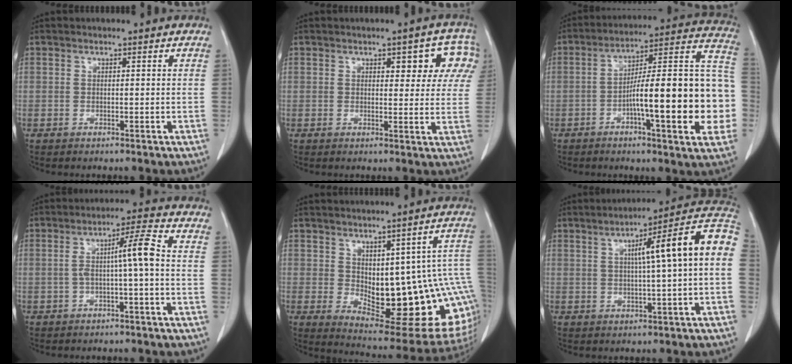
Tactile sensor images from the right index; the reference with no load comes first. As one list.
[{"total": 7.0, "force": [3.2, 3.3, 5.3], "torque": [-0.042, 0.015, 0.032]}, {"total": 22.3, "force": [-4.5, 3.3, 21.6], "torque": [-0.244, 0.033, -0.062]}, {"total": 5.6, "force": [-0.3, -0.1, 5.6], "torque": [-0.094, 0.022, -0.004]}, {"total": 20.6, "force": [-1.6, 7.0, 19.3], "torque": [-0.178, 0.011, 0.006]}, {"total": 14.0, "force": [2.1, 0.1, 13.8], "torque": [-0.192, 0.036, 0.024]}]